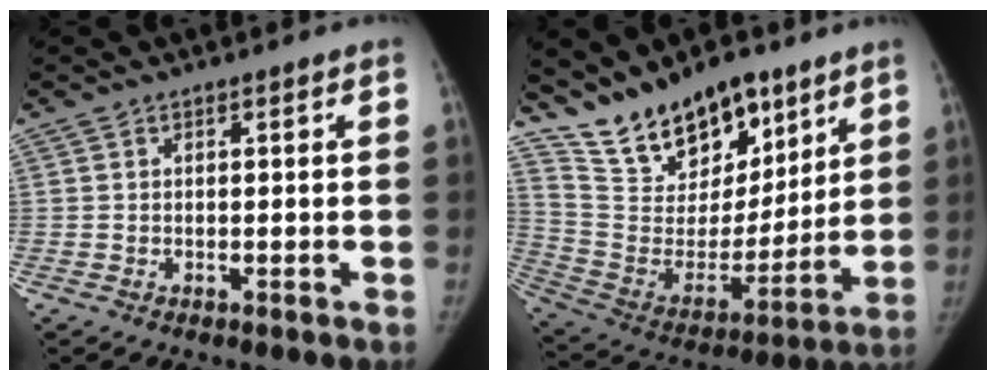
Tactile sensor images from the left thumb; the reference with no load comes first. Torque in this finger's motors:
{"motor_torque": [0.20, 0.25, 0.83, -1.94, 0.07]}